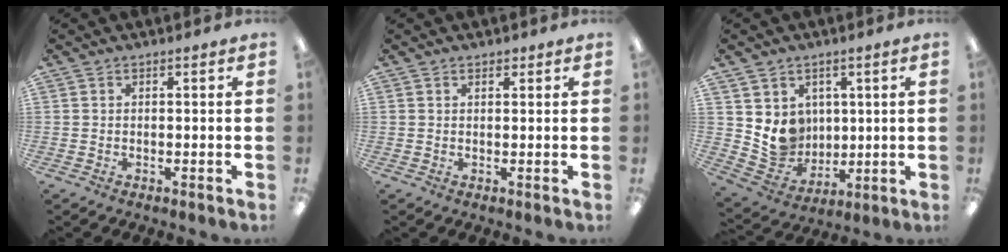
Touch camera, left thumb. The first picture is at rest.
{"total": 1.5, "force": [1.1, 0.7, 0.8], "torque": [-0.010, -0.003, 0.018]}
{"total": 8.9, "force": [3.0, 8.1, 2.0], "torque": [-0.027, -0.022, 0.071]}